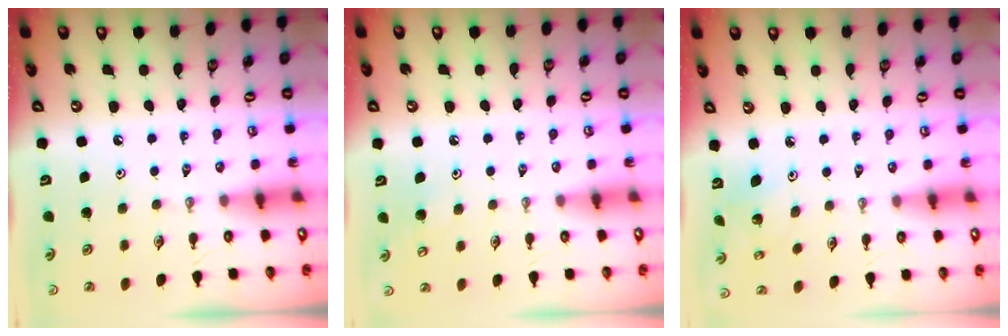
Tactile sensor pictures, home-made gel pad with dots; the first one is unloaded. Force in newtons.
{"total": 5.0, "press": 4.9, "slide": 0.3}
{"total": 3.2, "press": 3.2, "slide": 0.2}